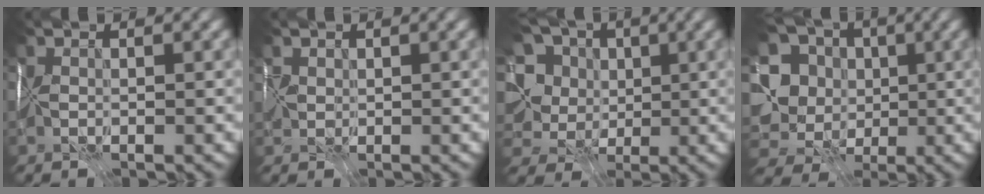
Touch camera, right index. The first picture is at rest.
{"total": 0.7, "force": [0.5, 0.4, 0.2], "torque": [-0.001, 0.002, 0.009]}
{"total": 9.4, "force": [3.3, 7.4, 4.9], "torque": [-0.100, 0.021, 0.033]}
{"total": 11.8, "force": [-0.6, 10.6, 5.1], "torque": [-0.124, 0.001, -0.013]}